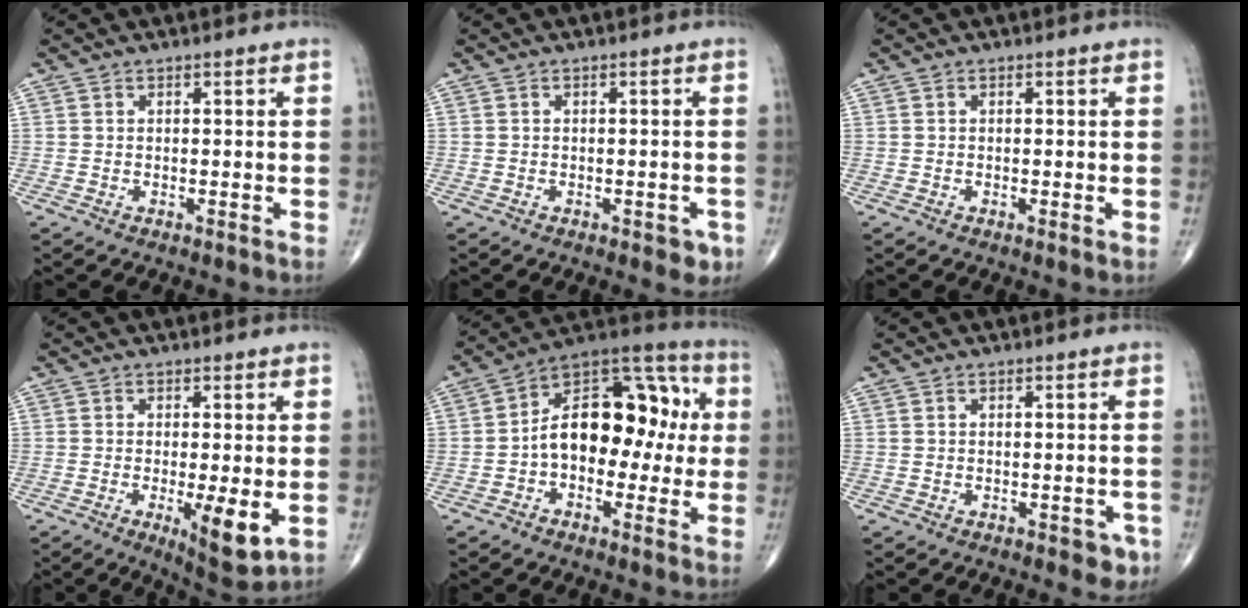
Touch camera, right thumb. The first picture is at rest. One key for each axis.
{"total": 2.8, "fx": -1.4, "fy": 1.4, "fz": 2.1, "tx": -0.012, "ty": 0.004, "tz": -0.013}
{"total": 0.6, "fx": -0.1, "fy": 0.1, "fz": 0.6, "tx": -0.014, "ty": -0.003, "tz": -0.003}
{"total": 8.2, "fx": -1.9, "fy": 2.1, "fz": 7.7, "tx": -0.115, "ty": -0.022, "tz": -0.025}
{"total": 17.6, "fx": -0.2, "fy": 11.0, "fz": 13.7, "tx": -0.169, "ty": 0.056, "tz": -0.016}
{"total": 3.6, "fx": -1.7, "fy": 1.8, "fz": 2.6, "tx": -0.014, "ty": 0.005, "tz": -0.017}